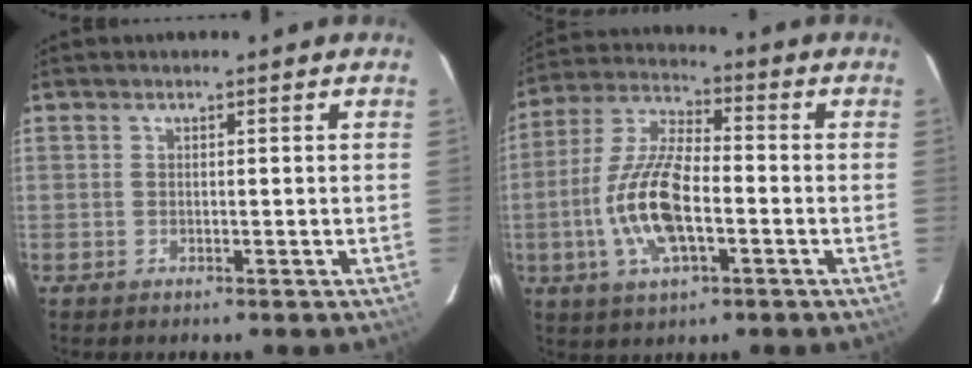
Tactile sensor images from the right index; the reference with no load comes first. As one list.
[{"total": 14.2, "force": [-3.5, 5.5, 12.6], "torque": [-0.268, 0.000, -0.070]}]